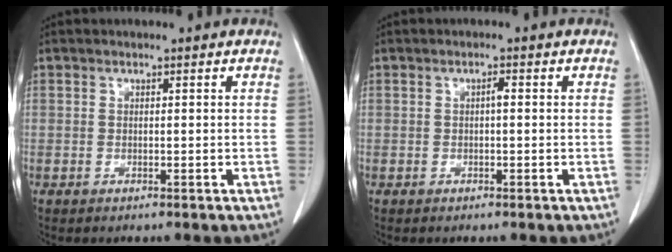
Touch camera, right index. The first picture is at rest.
{"total": 1.0, "force": [0.0, 0.2, 0.9], "torque": [-0.016, 0.003, 0.000]}